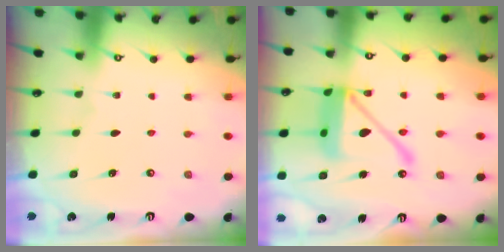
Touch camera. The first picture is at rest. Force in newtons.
{"total": 16.8, "press": 16.7, "slide": 1.9}